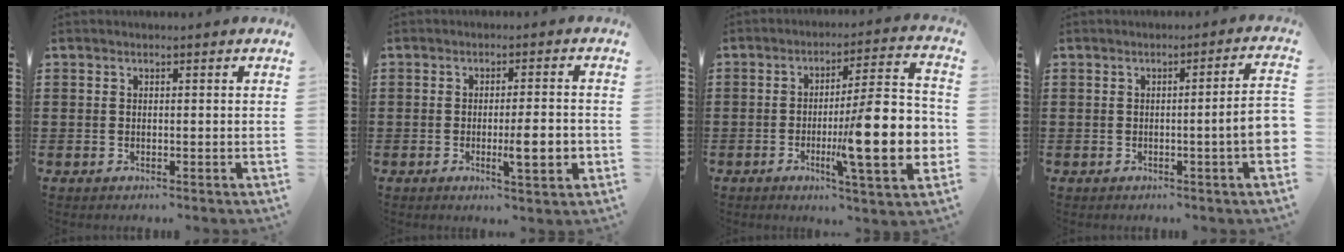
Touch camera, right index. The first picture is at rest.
{"total": 6.3, "force": [-1.3, 1.0, 6.1], "torque": [-0.091, -0.010, -0.021]}
{"total": 16.3, "force": [-2.9, 3.0, 15.7], "torque": [-0.238, -0.018, -0.044]}
{"total": 5.8, "force": [-0.8, 0.1, 5.7], "torque": [-0.087, -0.011, -0.014]}